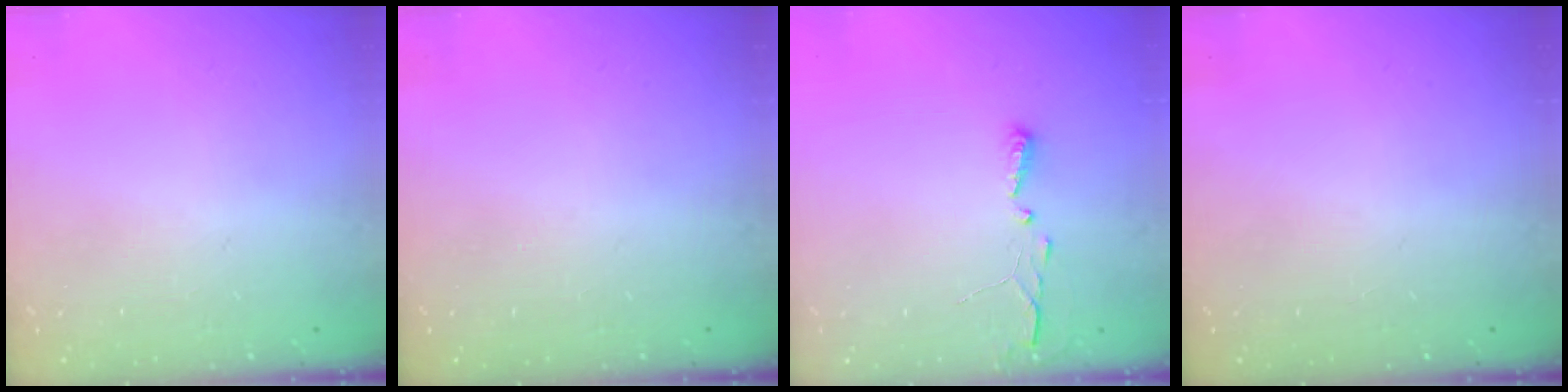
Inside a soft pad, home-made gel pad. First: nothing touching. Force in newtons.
{"total": 0.0}
{"total": 2.9, "press": 2.9, "slide": 0.4}
{"total": 0.0}